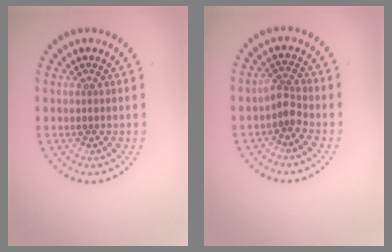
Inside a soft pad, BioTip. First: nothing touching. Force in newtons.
{"total": 1.8, "press": 1.4, "slide": 1.1}